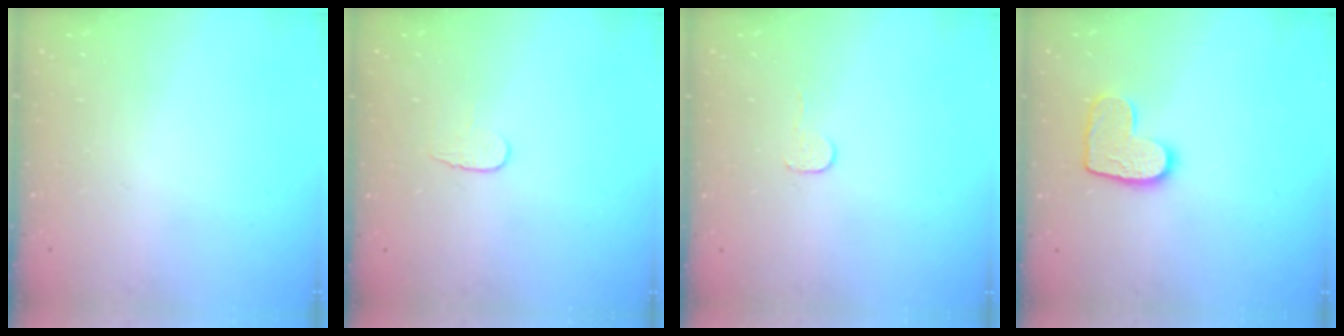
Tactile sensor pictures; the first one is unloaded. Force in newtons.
{"total": 4.3, "press": 4.2, "slide": 0.4}
{"total": 3.0, "press": 3.0, "slide": 0.3}
{"total": 10.3, "press": 10.2, "slide": 0.6}